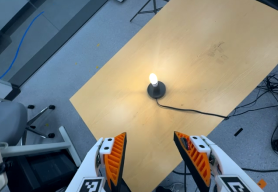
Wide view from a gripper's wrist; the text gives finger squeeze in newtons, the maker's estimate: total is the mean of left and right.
{"total": 0.0}